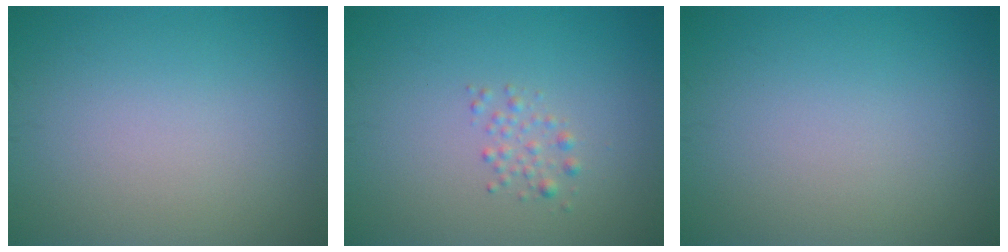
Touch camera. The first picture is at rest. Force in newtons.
{"total": 1.2, "press": 1.2, "slide": 0.0}
{"total": 0.0}